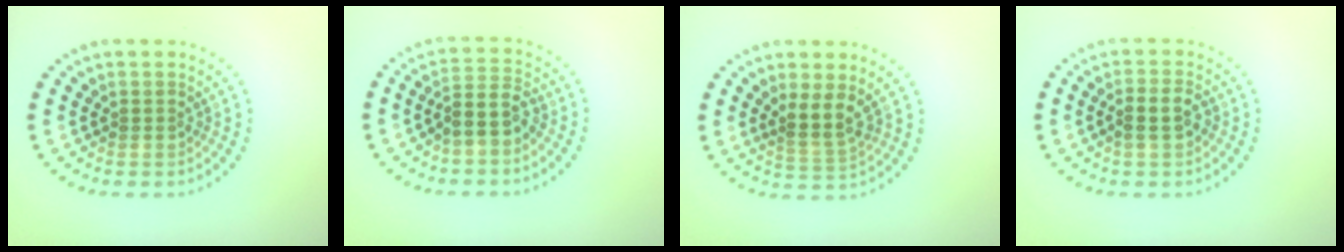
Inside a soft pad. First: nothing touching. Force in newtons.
{"total": 3.1, "press": 2.6, "slide": 1.6}
{"total": 2.7, "press": 2.1, "slide": 1.7}
{"total": 2.5, "press": 2.4, "slide": 0.8}